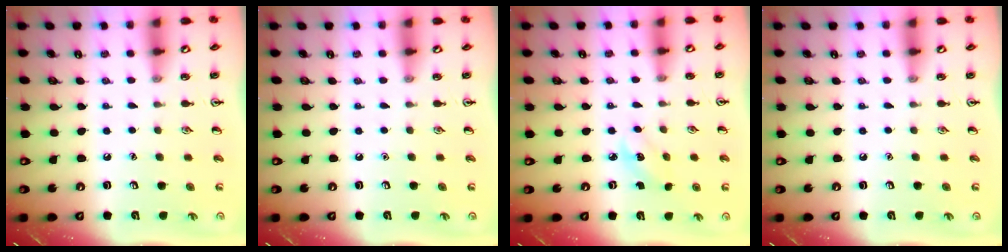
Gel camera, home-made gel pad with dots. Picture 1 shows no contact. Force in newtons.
{"total": 0.0}
{"total": 2.7, "press": 2.6, "slide": 0.9}
{"total": 0.0}